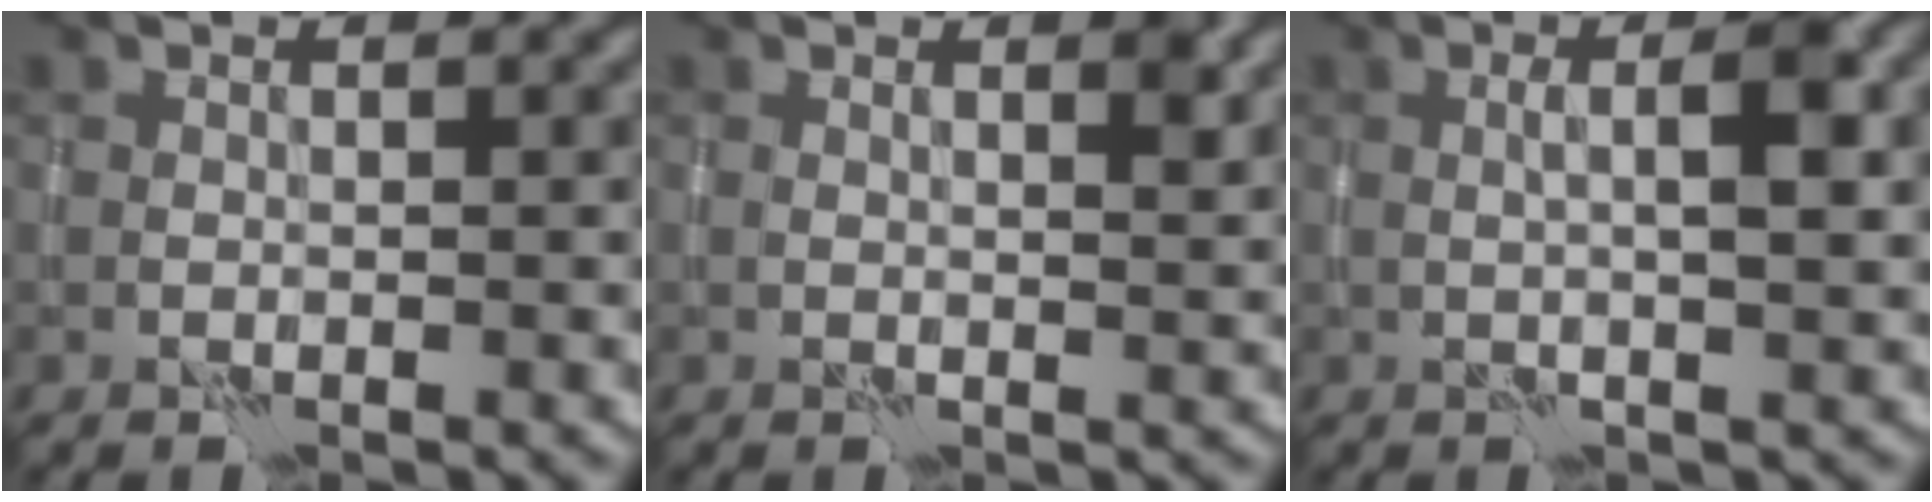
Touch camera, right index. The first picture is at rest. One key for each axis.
{"total": 1.8, "fx": 0.9, "fy": 0.5, "fz": 1.4, "tx": -0.016, "ty": -0.001, "tz": 0.015}
{"total": 4.5, "fx": 0.4, "fy": 0.9, "fz": 4.4, "tx": -0.073, "ty": 0.009, "tz": 0.006}